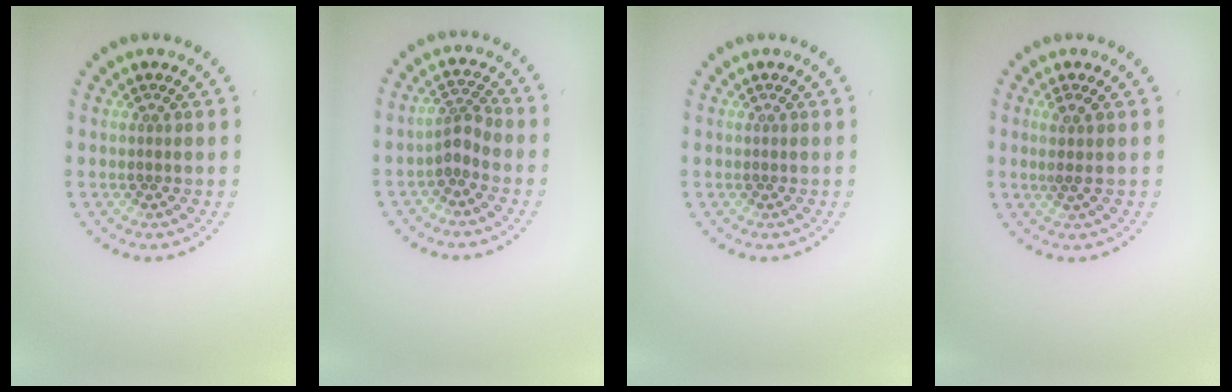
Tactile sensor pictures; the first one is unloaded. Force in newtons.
{"total": 2.0, "press": 1.6, "slide": 1.3}
{"total": 0.0}
{"total": 1.5, "press": 1.2, "slide": 0.9}